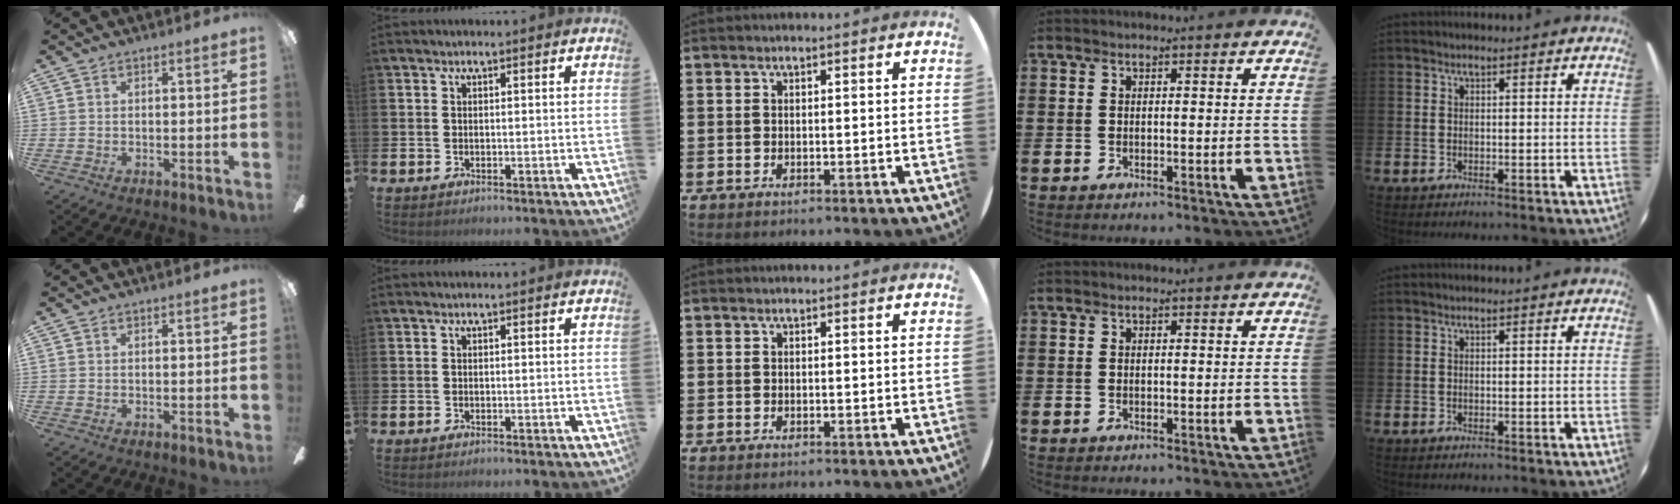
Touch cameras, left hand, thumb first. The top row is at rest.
{}